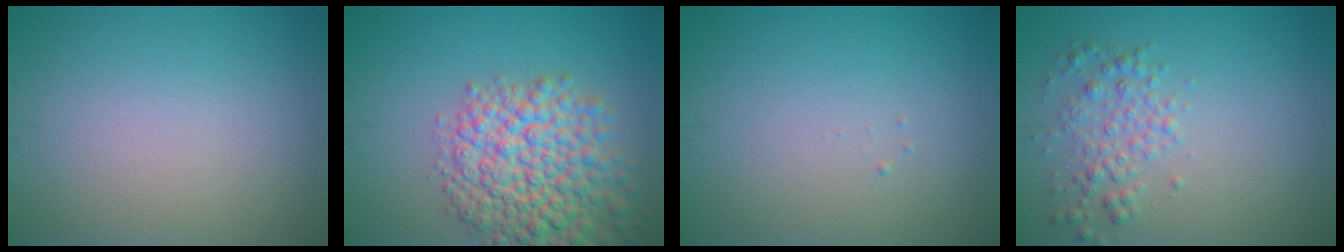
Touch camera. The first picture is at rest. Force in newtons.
{"total": 8.3, "press": 8.3, "slide": 0.3}
{"total": 0.0}
{"total": 2.5, "press": 2.5, "slide": 0.1}